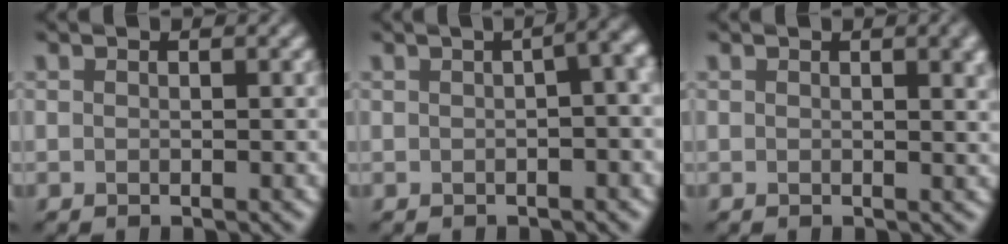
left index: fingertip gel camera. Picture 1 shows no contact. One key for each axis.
{"total": 8.0, "fx": 1.4, "fy": 3.8, "fz": 6.9, "tx": -0.030, "ty": 0.039, "tz": -0.008}
{"total": 2.8, "fx": 1.2, "fy": 1.0, "fz": 2.4, "tx": -0.016, "ty": 0.004, "tz": 0.014}